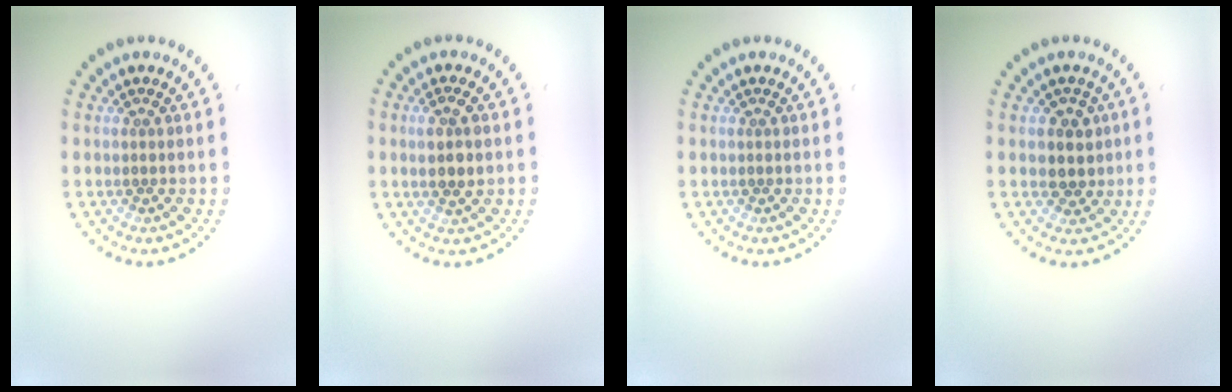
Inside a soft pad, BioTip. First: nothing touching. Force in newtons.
{"total": 2.5, "press": 2.5, "slide": 0.6}
{"total": 0.0}
{"total": 2.5, "press": 2.3, "slide": 0.8}